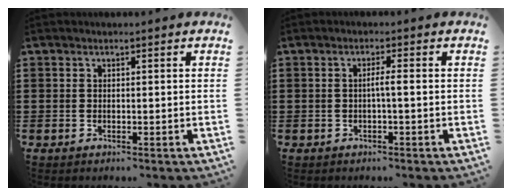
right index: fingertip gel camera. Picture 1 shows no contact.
{"total": 1.8, "force": [-0.3, 0.0, 1.7], "torque": [-0.034, -0.001, -0.008]}